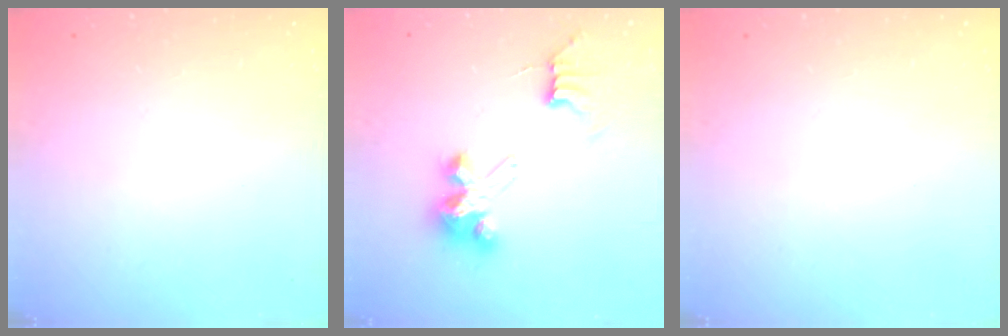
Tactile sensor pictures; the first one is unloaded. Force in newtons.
{"total": 7.8, "press": 7.8, "slide": 0.6}
{"total": 0.0}